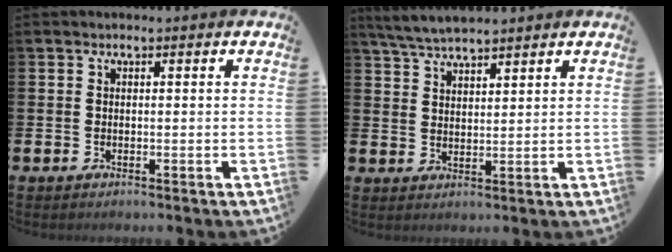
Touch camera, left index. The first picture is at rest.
{"total": 4.7, "force": [4.5, 0.4, 1.2], "torque": [-0.040, -0.012, 0.085]}